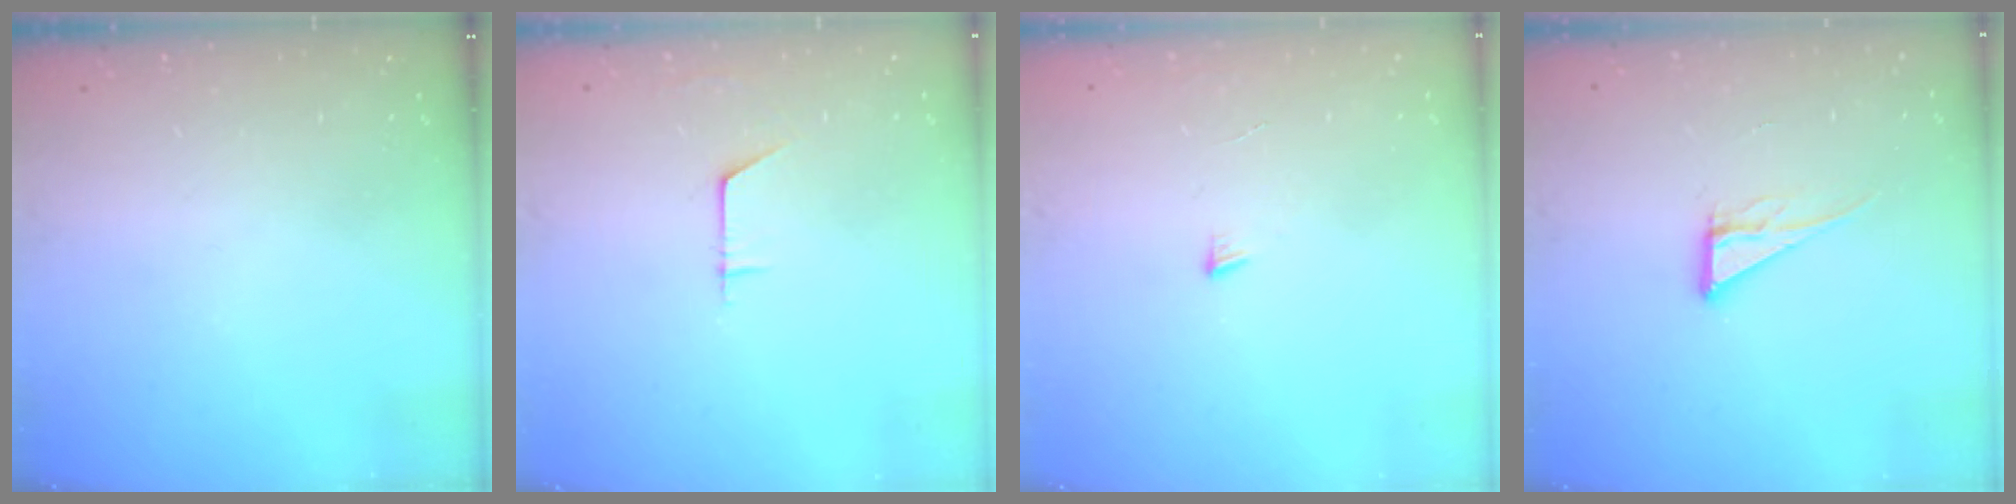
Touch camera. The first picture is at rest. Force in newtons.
{"total": 5.7, "press": 5.7, "slide": 0.5}
{"total": 3.0, "press": 3.0, "slide": 0.3}
{"total": 6.6, "press": 6.6, "slide": 0.3}